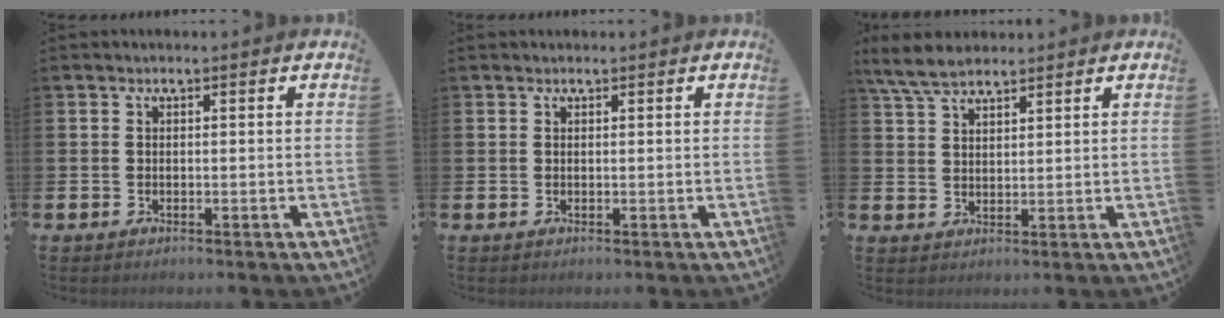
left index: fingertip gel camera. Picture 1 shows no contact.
{"total": 0.6, "force": [0.6, 0.1, 0.0], "torque": [0.011, -0.003, 0.008]}
{"total": 5.5, "force": [4.9, 1.4, 2.0], "torque": [-0.050, -0.013, 0.091]}